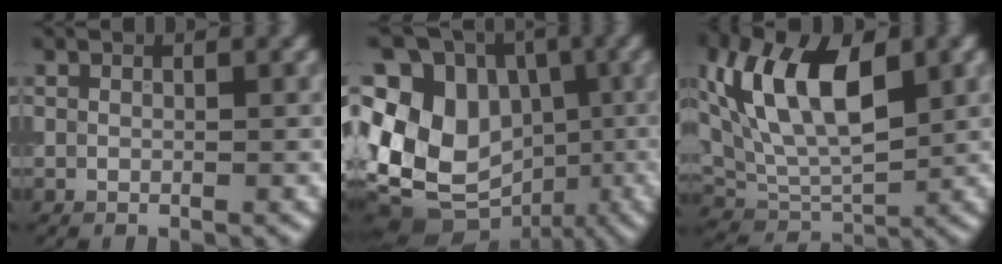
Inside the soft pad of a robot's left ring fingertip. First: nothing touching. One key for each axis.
{"total": 13.2, "fx": -1.7, "fy": 10.9, "fz": 7.3, "tx": -0.157, "ty": 0.019, "tz": -0.053}
{"total": 9.6, "fx": 3.2, "fy": 4.9, "fz": 7.6, "tx": -0.142, "ty": -0.001, "tz": 0.050}